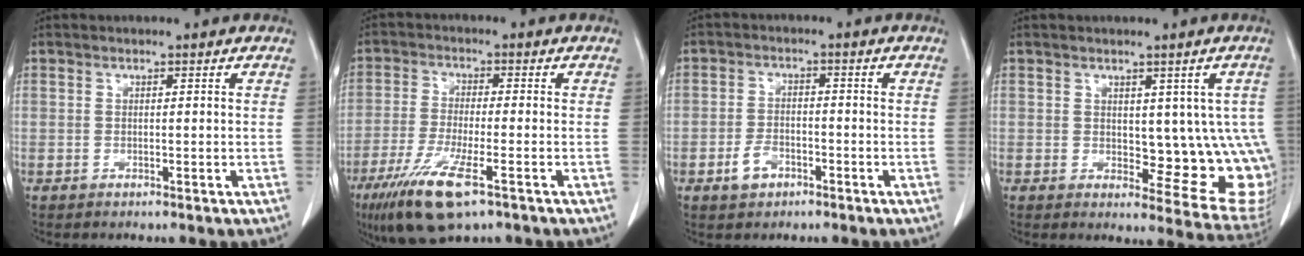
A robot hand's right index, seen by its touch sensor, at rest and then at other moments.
{"total": 10.5, "force": [-6.0, 1.7, 8.4], "torque": [-0.168, -0.028, -0.104]}
{"total": 3.8, "force": [-2.1, 2.4, 2.1], "torque": [-0.038, 0.004, -0.034]}
{"total": 10.5, "force": [0.7, 5.3, 9.1], "torque": [-0.081, -0.005, 0.018]}